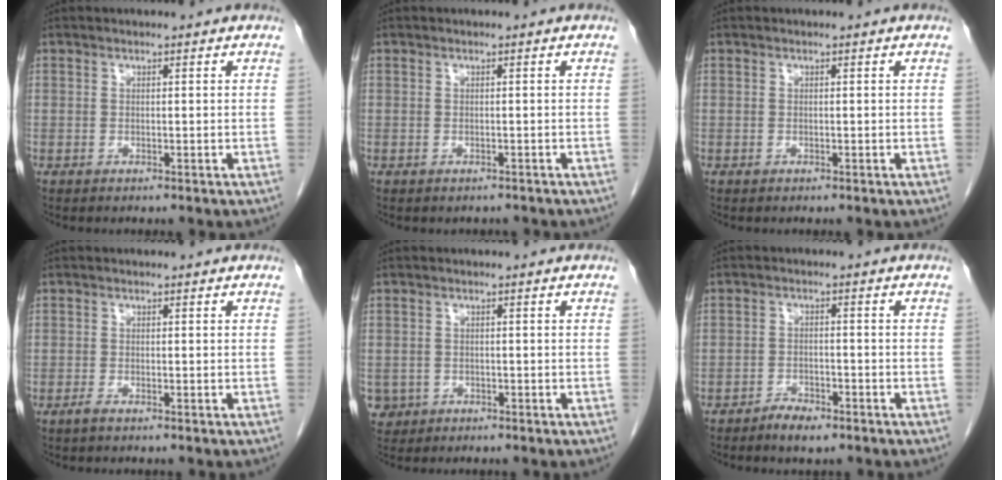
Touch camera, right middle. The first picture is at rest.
{"total": 0.9, "force": [-0.8, 0.5, 0.0], "torque": [-0.007, -0.001, -0.012]}
{"total": 0.0}
{"total": 0.8, "force": [-0.6, 0.1, 0.6], "torque": [-0.017, -0.002, -0.012]}
{"total": 2.8, "force": [-1.1, 2.5, 0.2], "torque": [-0.003, 0.006, -0.017]}
{"total": 3.2, "force": [-2.5, 1.1, 1.6], "torque": [-0.031, 0.001, -0.039]}